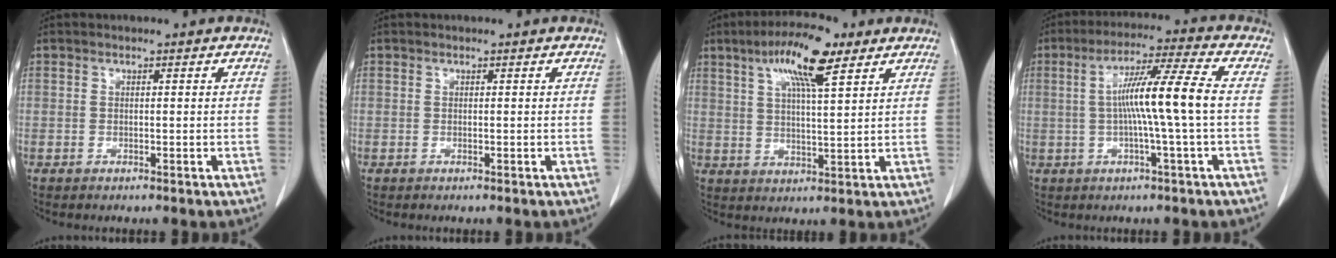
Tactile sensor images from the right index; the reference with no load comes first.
{"total": 0.0}
{"total": 11.3, "force": [6.1, 2.4, 9.2], "torque": [-0.167, 0.012, 0.104]}
{"total": 10.8, "force": [-0.1, -1.0, 10.8], "torque": [-0.191, 0.012, -0.003]}